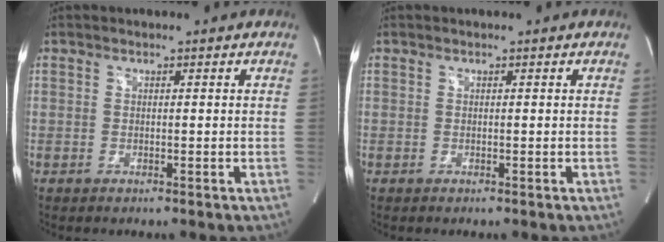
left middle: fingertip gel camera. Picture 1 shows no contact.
{"total": 0.0}